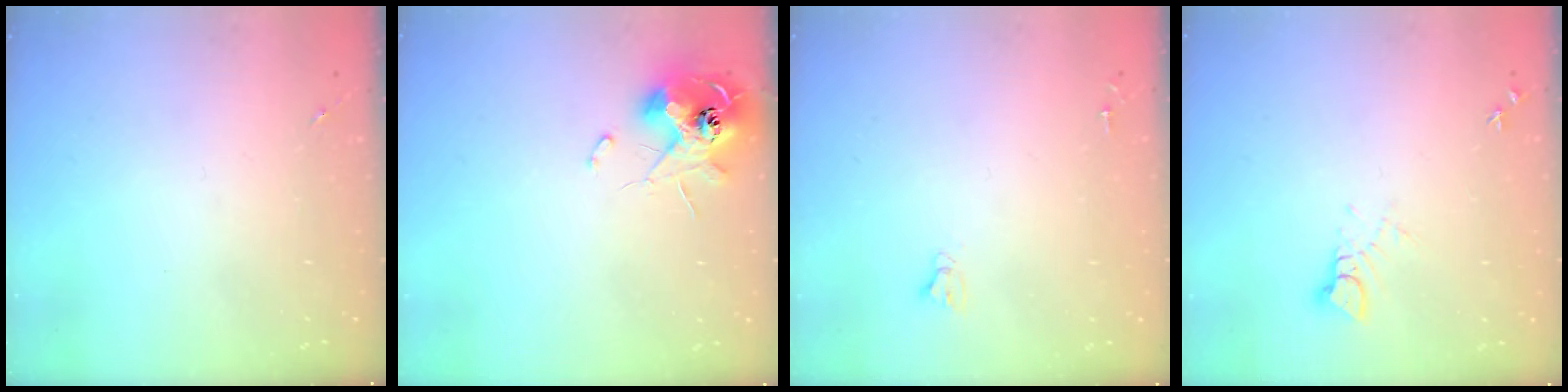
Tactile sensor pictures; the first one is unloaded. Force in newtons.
{"total": 11.4, "press": 11.3, "slide": 1.2}
{"total": 2.5, "press": 2.5, "slide": 0.2}
{"total": 3.8, "press": 3.8, "slide": 0.3}